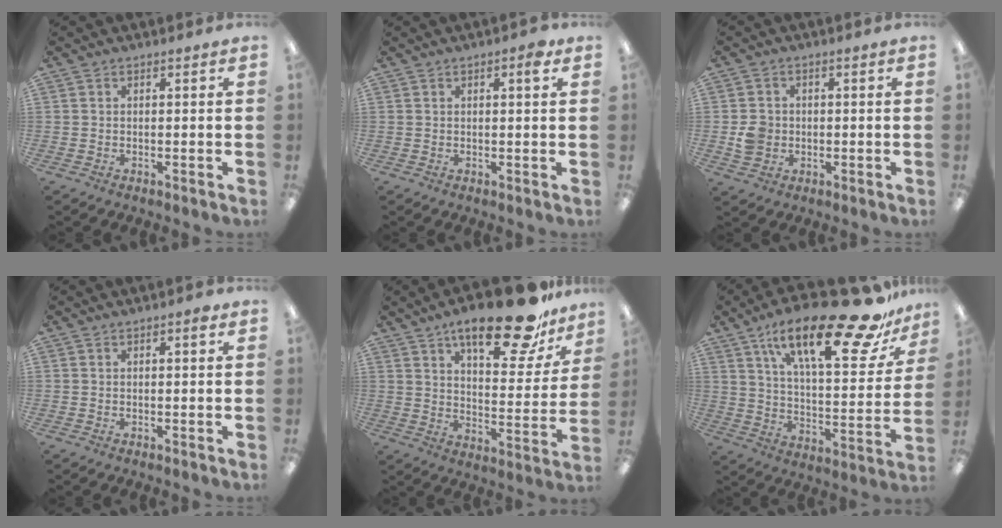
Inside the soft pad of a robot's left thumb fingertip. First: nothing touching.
{"total": 2.2, "force": [1.2, 0.6, 1.7], "torque": [-0.022, -0.002, 0.015]}
{"total": 4.8, "force": [-0.4, 4.4, 1.8], "torque": [-0.018, 0.005, -0.006]}
{"total": 1.3, "force": [0.7, 0.3, 1.0], "torque": [-0.014, -0.001, 0.010]}
{"total": 20.9, "force": [15.2, 6.6, 12.7], "torque": [-0.187, -0.093, 0.247]}
{"total": 26.1, "force": [17.4, 8.0, 17.8], "torque": [-0.268, -0.105, 0.278]}